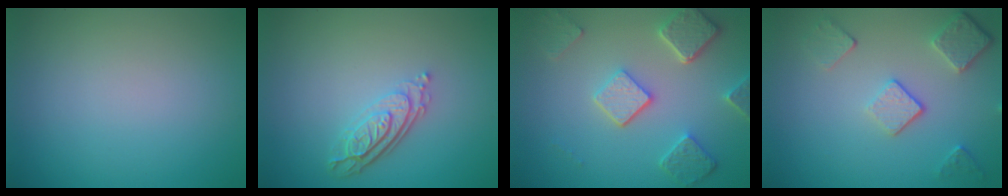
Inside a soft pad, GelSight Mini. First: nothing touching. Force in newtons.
{"total": 3.6, "press": 2.6, "slide": 2.5}
{"total": 5.0, "press": 3.9, "slide": 3.1}
{"total": 3.6, "press": 2.9, "slide": 2.2}